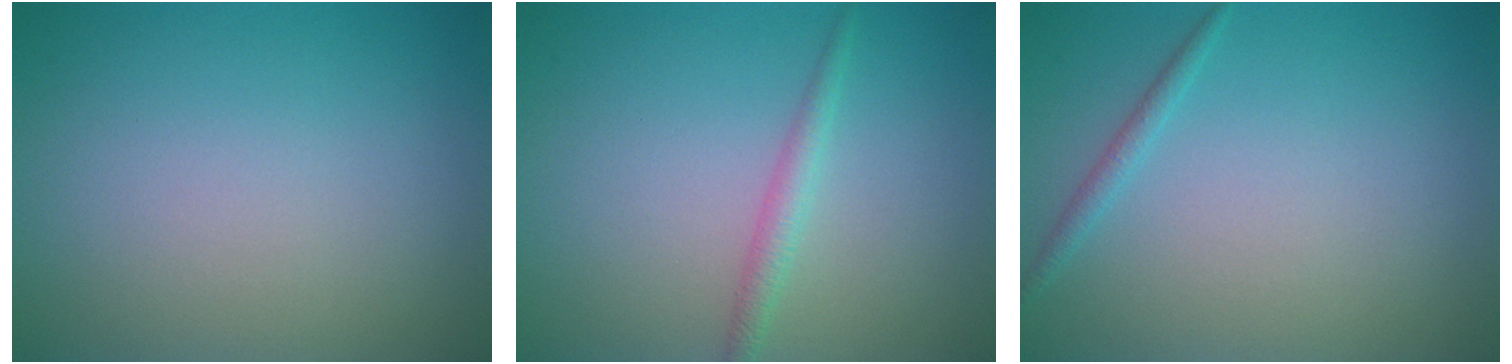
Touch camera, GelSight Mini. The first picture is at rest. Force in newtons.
{"total": 1.6, "press": 1.6, "slide": 0.1}
{"total": 1.1, "press": 1.0, "slide": 0.1}